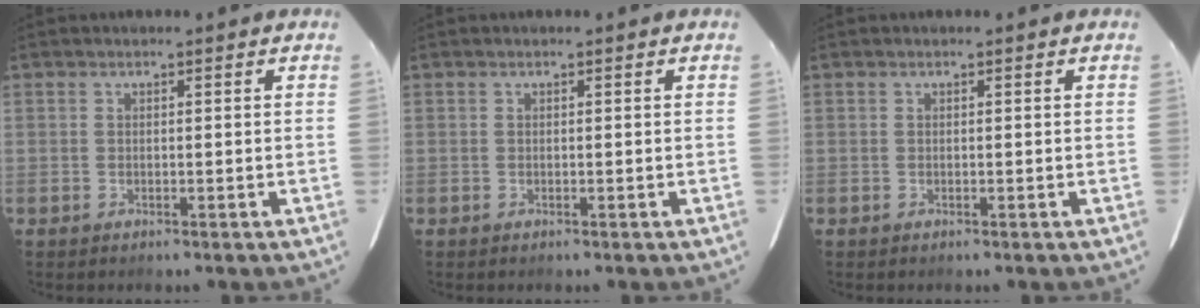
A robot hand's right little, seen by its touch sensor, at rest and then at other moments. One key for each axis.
{"total": 0.0}
{"total": 0.0}